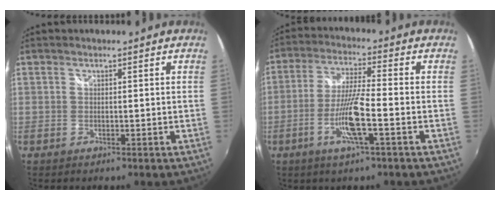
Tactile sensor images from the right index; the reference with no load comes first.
{"total": 9.5, "force": [-3.4, 0.6, 8.8], "torque": [-0.177, -0.006, -0.066]}